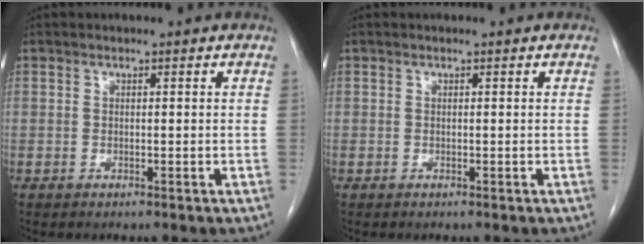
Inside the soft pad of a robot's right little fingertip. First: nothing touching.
{"total": 0.0}